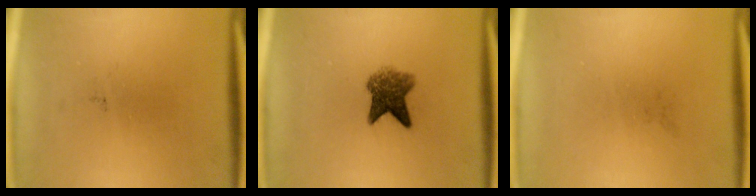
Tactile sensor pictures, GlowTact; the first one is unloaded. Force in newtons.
{"total": 5.5}
{"total": 0.0}